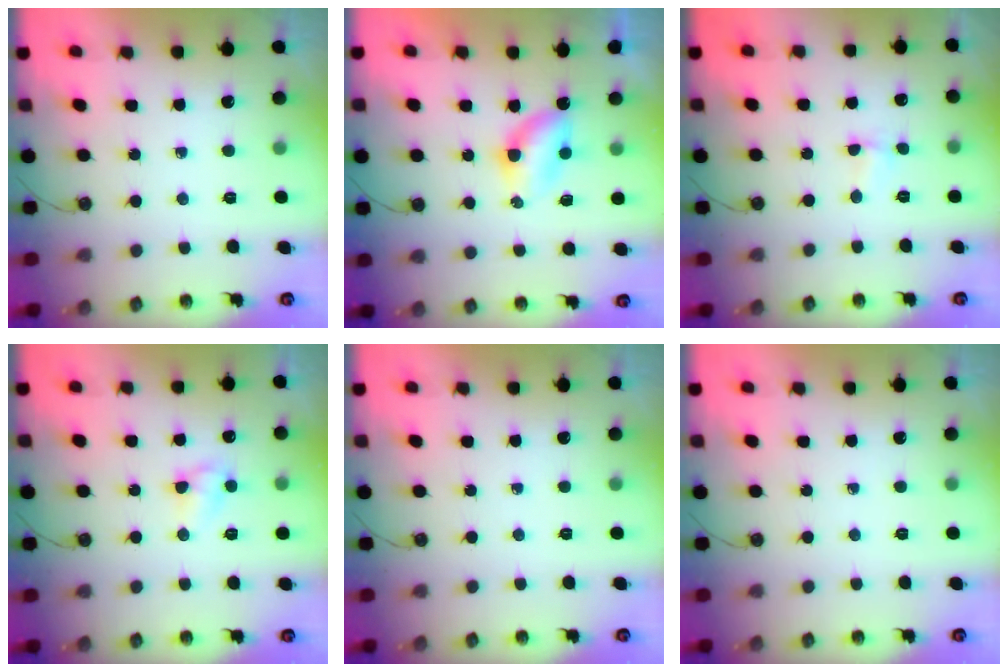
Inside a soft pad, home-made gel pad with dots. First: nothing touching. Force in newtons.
{"total": 4.6, "press": 4.6, "slide": 0.5}
{"total": 2.8, "press": 1.1, "slide": 2.5}
{"total": 4.2, "press": 4.2, "slide": 0.3}
{"total": 0.0}
{"total": 0.0}